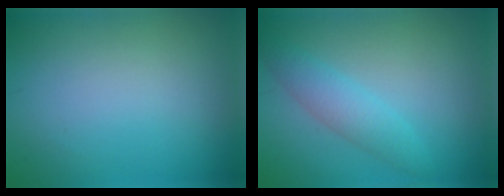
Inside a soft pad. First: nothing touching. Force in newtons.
{"total": 2.8, "press": 2.8, "slide": 0.1}